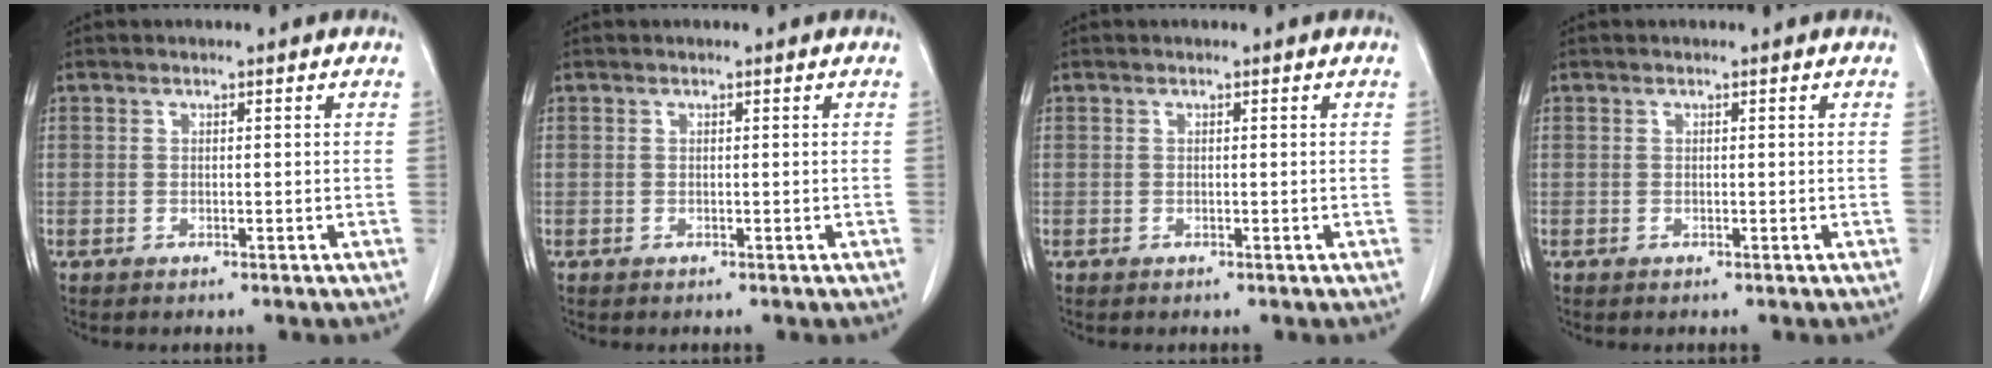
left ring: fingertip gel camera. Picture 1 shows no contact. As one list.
[{"total": 0.0}, {"total": 0.0}, {"total": 0.0}]